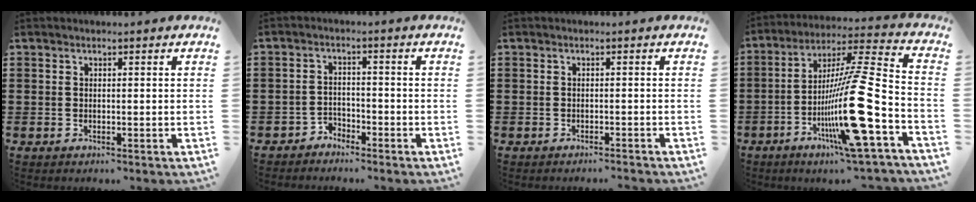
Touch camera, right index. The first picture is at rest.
{"total": 2.4, "force": [-2.2, 0.9, -0.1], "torque": [-0.007, 0.004, -0.047]}
{"total": 0.8, "force": [-0.7, -0.2, 0.2], "torque": [-0.007, -0.002, -0.015]}
{"total": 18.5, "force": [-7.5, 1.6, 16.9], "torque": [-0.302, -0.014, -0.134]}